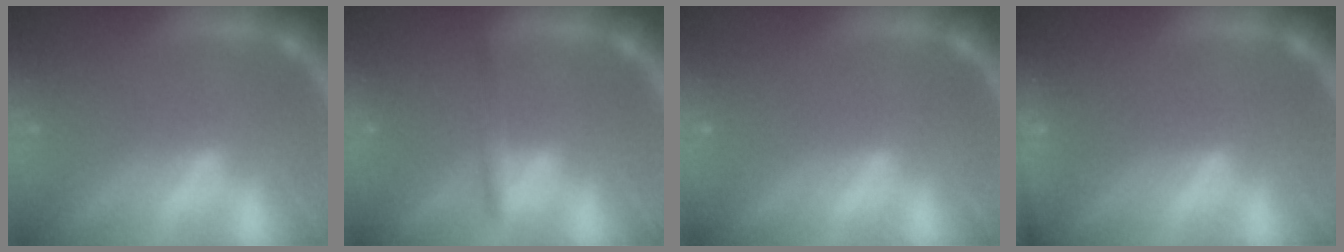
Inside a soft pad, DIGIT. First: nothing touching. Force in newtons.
{"total": 1.9}
{"total": 0.0}
{"total": 3.9}